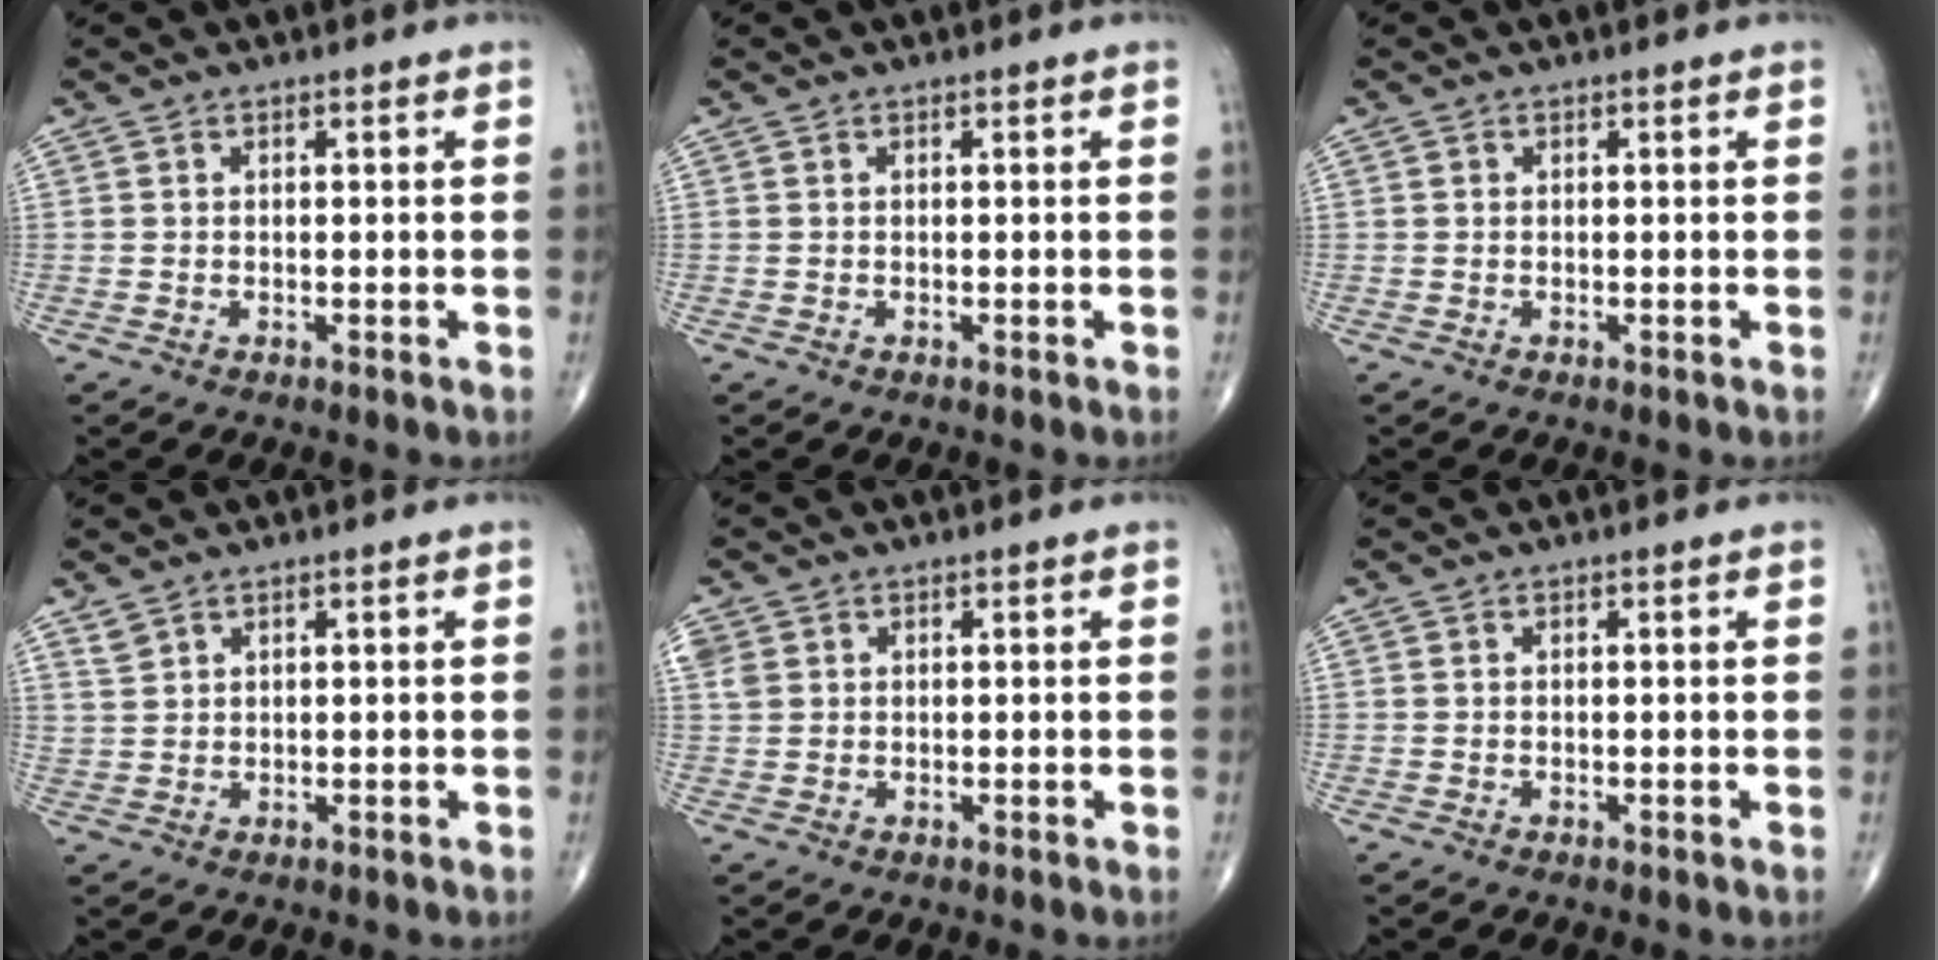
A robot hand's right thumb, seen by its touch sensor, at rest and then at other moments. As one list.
[{"total": 0.0}, {"total": 0.0}, {"total": 2.0, "force": [1.7, 0.8, 0.6], "torque": [-0.006, -0.005, 0.038]}, {"total": 2.6, "force": [1.0, 2.1, 1.2], "torque": [-0.025, 0.007, 0.025]}, {"total": 0.0}]